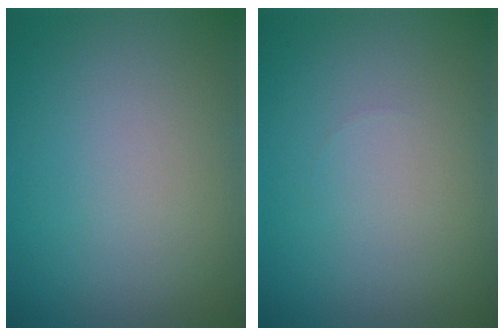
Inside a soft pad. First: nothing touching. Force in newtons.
{"total": 0.0}